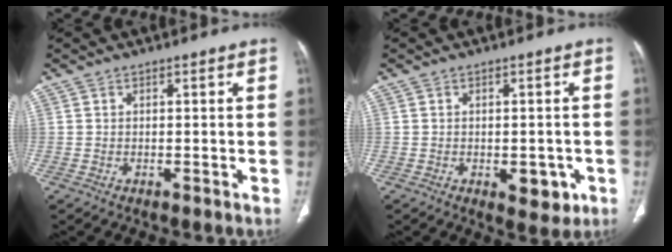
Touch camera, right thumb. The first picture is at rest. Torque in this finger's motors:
{"motor_torque": [0.82, 1.00, -0.18, 0.06, 0.20]}